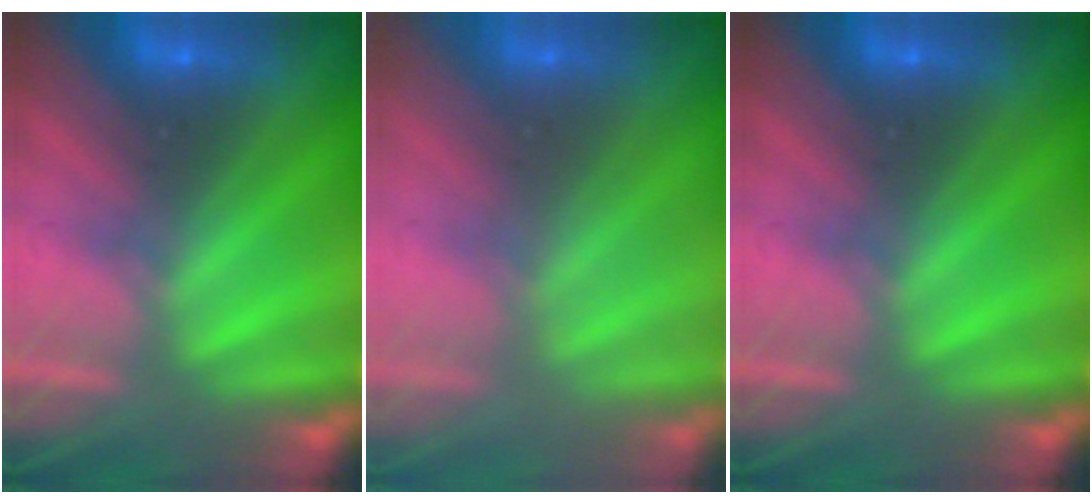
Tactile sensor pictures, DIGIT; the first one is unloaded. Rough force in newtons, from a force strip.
{"total": 2.6}
{"total": 0.0}